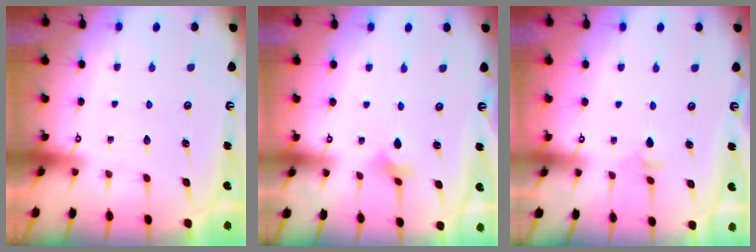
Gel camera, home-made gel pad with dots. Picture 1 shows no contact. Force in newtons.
{"total": 1.9, "press": 1.8, "slide": 0.5}
{"total": 3.7, "press": 3.5, "slide": 0.9}